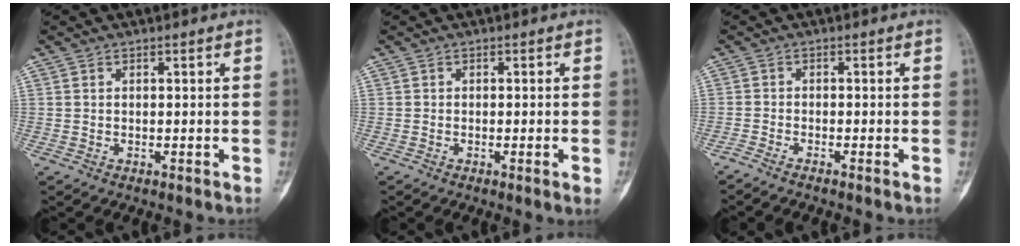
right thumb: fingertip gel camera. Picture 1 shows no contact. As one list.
[{"total": 1.8, "force": [-0.4, 0.0, 1.8], "torque": [-0.031, -0.004, -0.006]}, {"total": 2.0, "force": [-1.6, -0.3, 1.2], "torque": [-0.034, 0.006, -0.033]}]